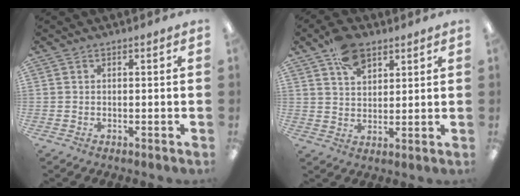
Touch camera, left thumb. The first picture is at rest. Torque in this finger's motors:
{"motor_torque": [1.11, 0.79, 1.00, -0.51, 0.04]}